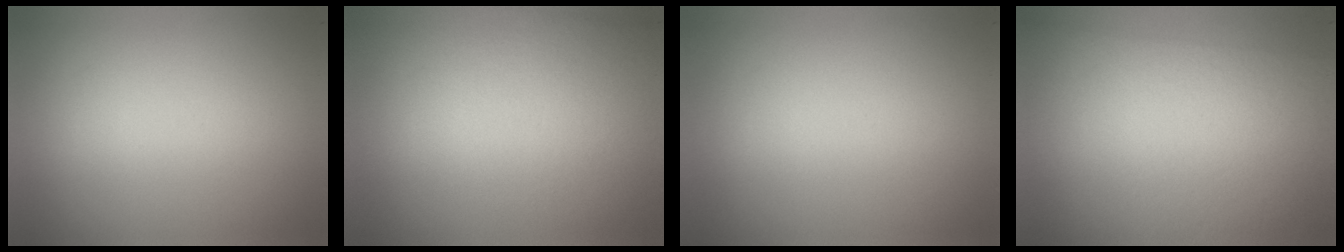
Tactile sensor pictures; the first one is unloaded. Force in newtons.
{"total": 2.4}
{"total": 0.0}
{"total": 2.8}